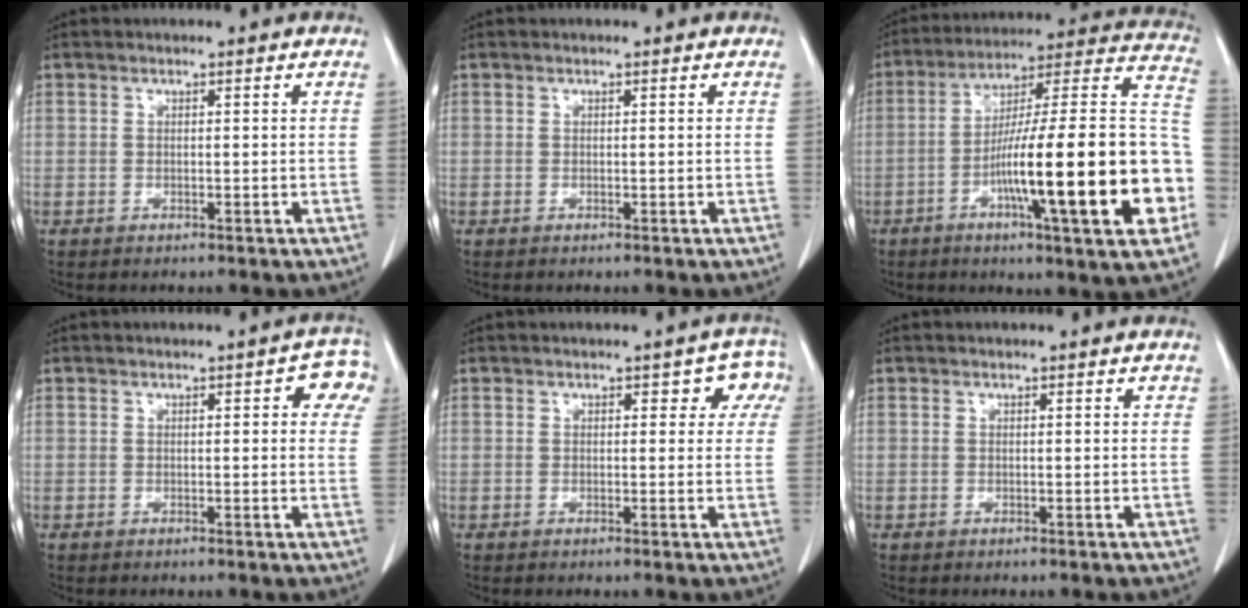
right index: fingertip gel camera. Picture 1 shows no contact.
{"total": 0.0}
{"total": 26.5, "force": [-6.9, 1.9, 25.5], "torque": [-0.316, 0.007, -0.113]}
{"total": 5.1, "force": [1.9, 1.7, 4.4], "torque": [-0.037, 0.007, 0.009]}
{"total": 3.9, "force": [1.7, 2.5, 2.5], "torque": [-0.005, 0.009, 0.008]}
{"total": 0.0}